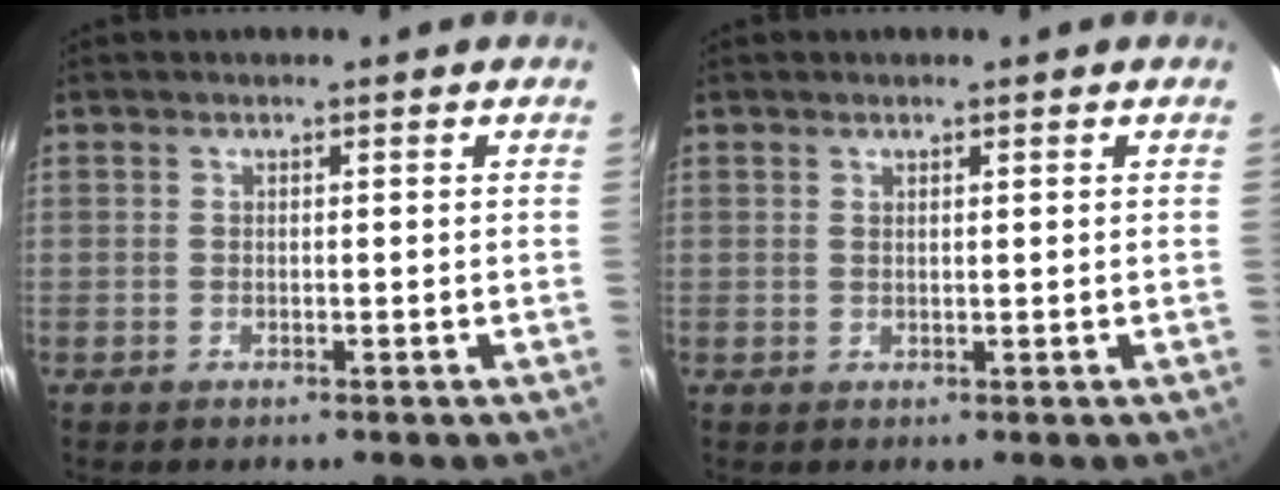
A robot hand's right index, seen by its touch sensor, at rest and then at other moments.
{"total": 0.6, "force": [0.5, 0.1, 0.3], "torque": [-0.005, 0.001, 0.009]}